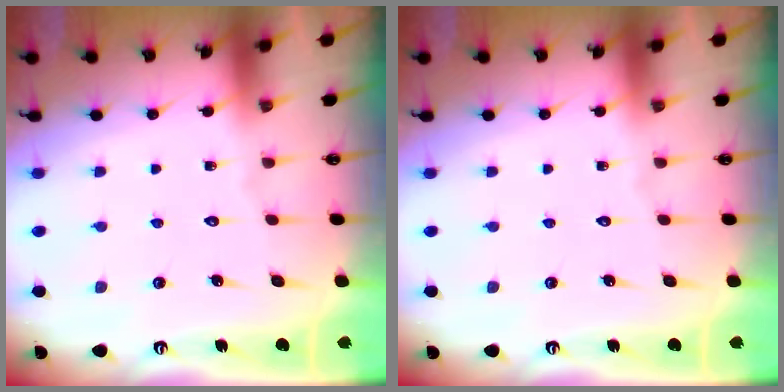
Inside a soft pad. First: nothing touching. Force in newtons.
{"total": 0.0}